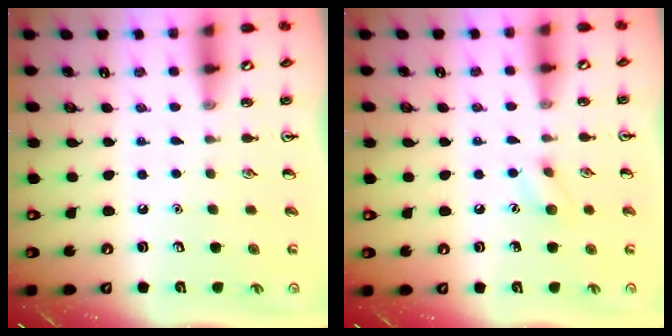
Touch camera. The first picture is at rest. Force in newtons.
{"total": 7.0, "press": 6.8, "slide": 1.7}